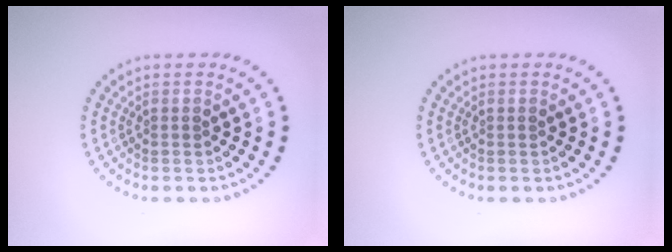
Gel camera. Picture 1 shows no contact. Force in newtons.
{"total": 0.0}